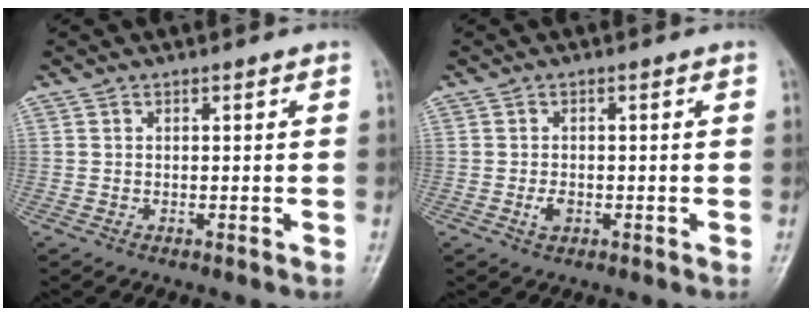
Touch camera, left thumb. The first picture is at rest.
{"total": 2.0, "force": [-0.6, 1.3, 1.4], "torque": [-0.023, 0.000, -0.010]}